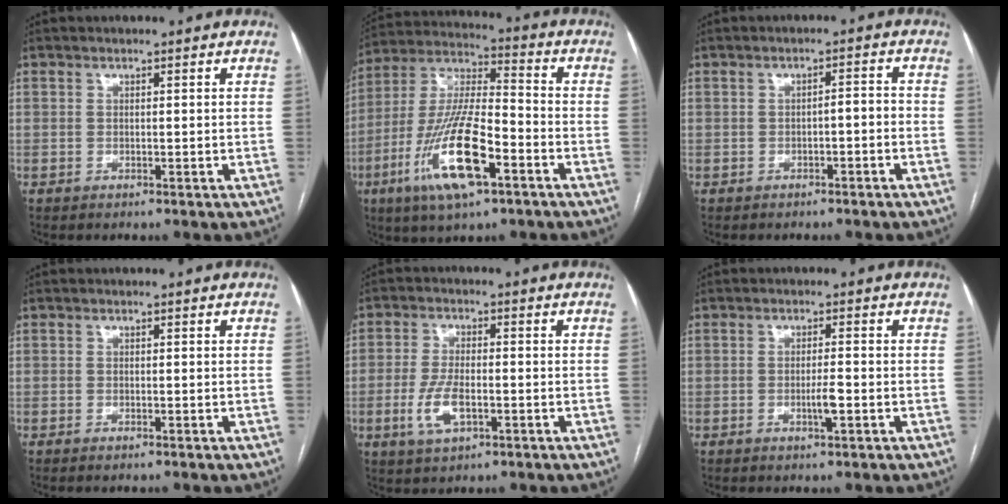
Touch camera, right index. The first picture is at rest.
{"total": 16.9, "force": [-7.1, 3.9, 14.8], "torque": [-0.308, -0.013, -0.126]}
{"total": 2.2, "force": [-0.9, 0.6, 1.9], "torque": [-0.027, 0.009, -0.012]}
{"total": 0.6, "force": [-0.5, -0.1, 0.3], "torque": [-0.008, -0.002, -0.007]}
{"total": 6.1, "force": [-2.0, 2.4, 5.3], "torque": [-0.115, -0.004, -0.034]}
{"total": 2.7, "force": [-0.9, 0.1, 2.5], "torque": [-0.047, -0.003, -0.015]}